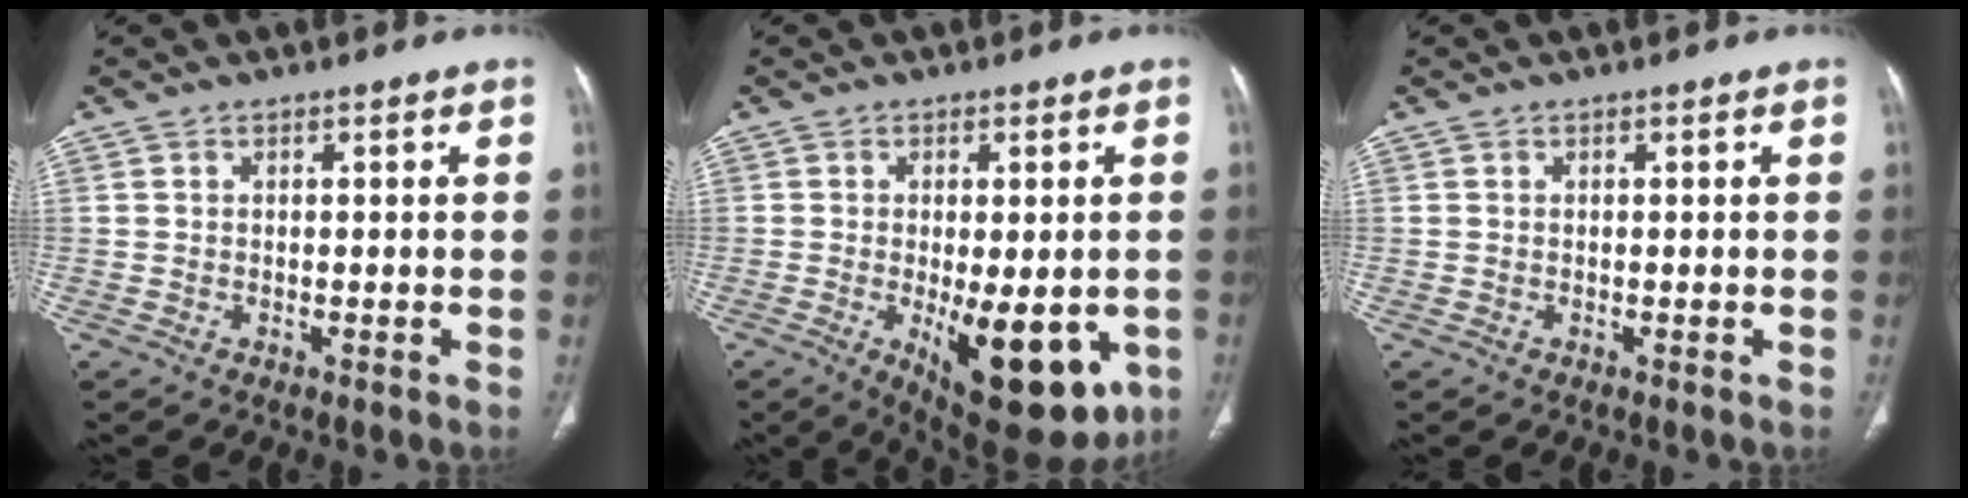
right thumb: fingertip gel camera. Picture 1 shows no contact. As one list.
[{"total": 16.5, "force": [-4.8, 6.9, 14.2], "torque": [-0.155, -0.015, -0.045]}, {"total": 0.0}]